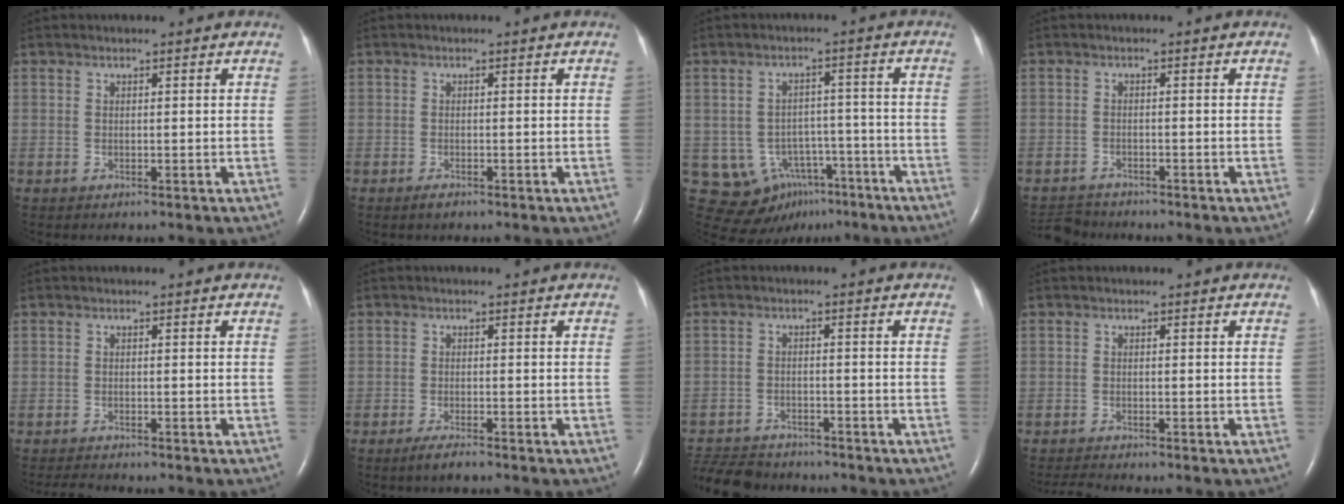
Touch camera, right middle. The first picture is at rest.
{"total": 1.1, "force": [-0.8, 0.4, 0.6], "torque": [-0.015, -0.002, -0.011]}
{"total": 10.5, "force": [-5.3, 8.3, 3.6], "torque": [-0.062, 0.027, -0.066]}
{"total": 3.7, "force": [-3.6, 0.8, -0.3], "torque": [0.001, -0.012, -0.063]}
{"total": 2.4, "force": [-2.4, 0.1, 0.5], "torque": [-0.014, -0.013, -0.039]}
{"total": 2.5, "force": [-2.0, 0.3, 1.6], "torque": [-0.041, -0.006, -0.037]}
{"total": 9.5, "force": [-8.7, 3.0, 2.4], "torque": [-0.049, -0.006, -0.136]}
{"total": 2.1, "force": [-2.0, -0.6, 0.1], "torque": [-0.011, -0.015, -0.038]}